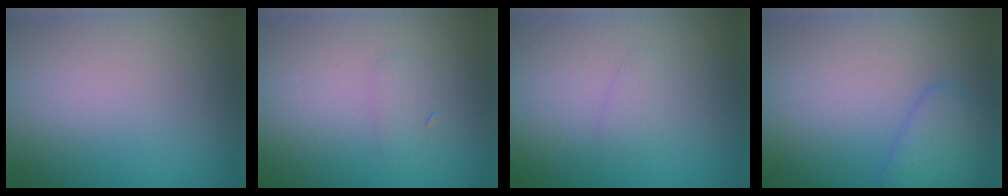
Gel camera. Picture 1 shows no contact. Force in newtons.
{"total": 0.8, "press": 0.8, "slide": 0.1}
{"total": 0.9, "press": 0.9, "slide": 0.0}
{"total": 2.2, "press": 2.2, "slide": 0.1}